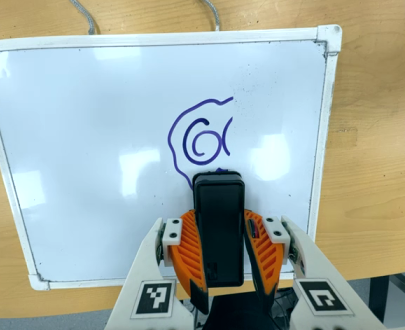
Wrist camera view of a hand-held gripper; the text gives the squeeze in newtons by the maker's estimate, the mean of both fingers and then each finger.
{"total": 8.9, "left": 6.7, "right": 11.2}